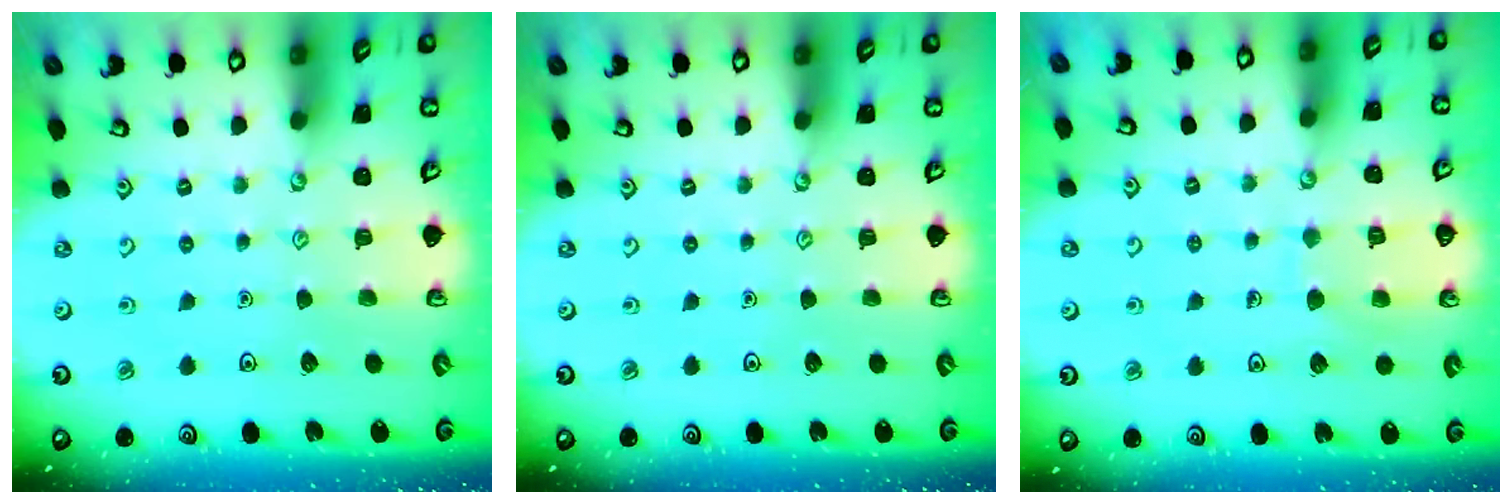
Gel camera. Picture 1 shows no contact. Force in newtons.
{"total": 0.0}
{"total": 7.1, "press": 7.1, "slide": 0.3}